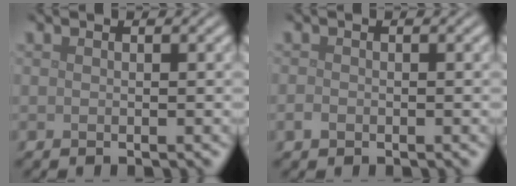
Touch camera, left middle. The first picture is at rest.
{"total": 0.7, "force": [-0.3, 0.5, 0.4], "torque": [-0.007, -0.002, -0.008]}